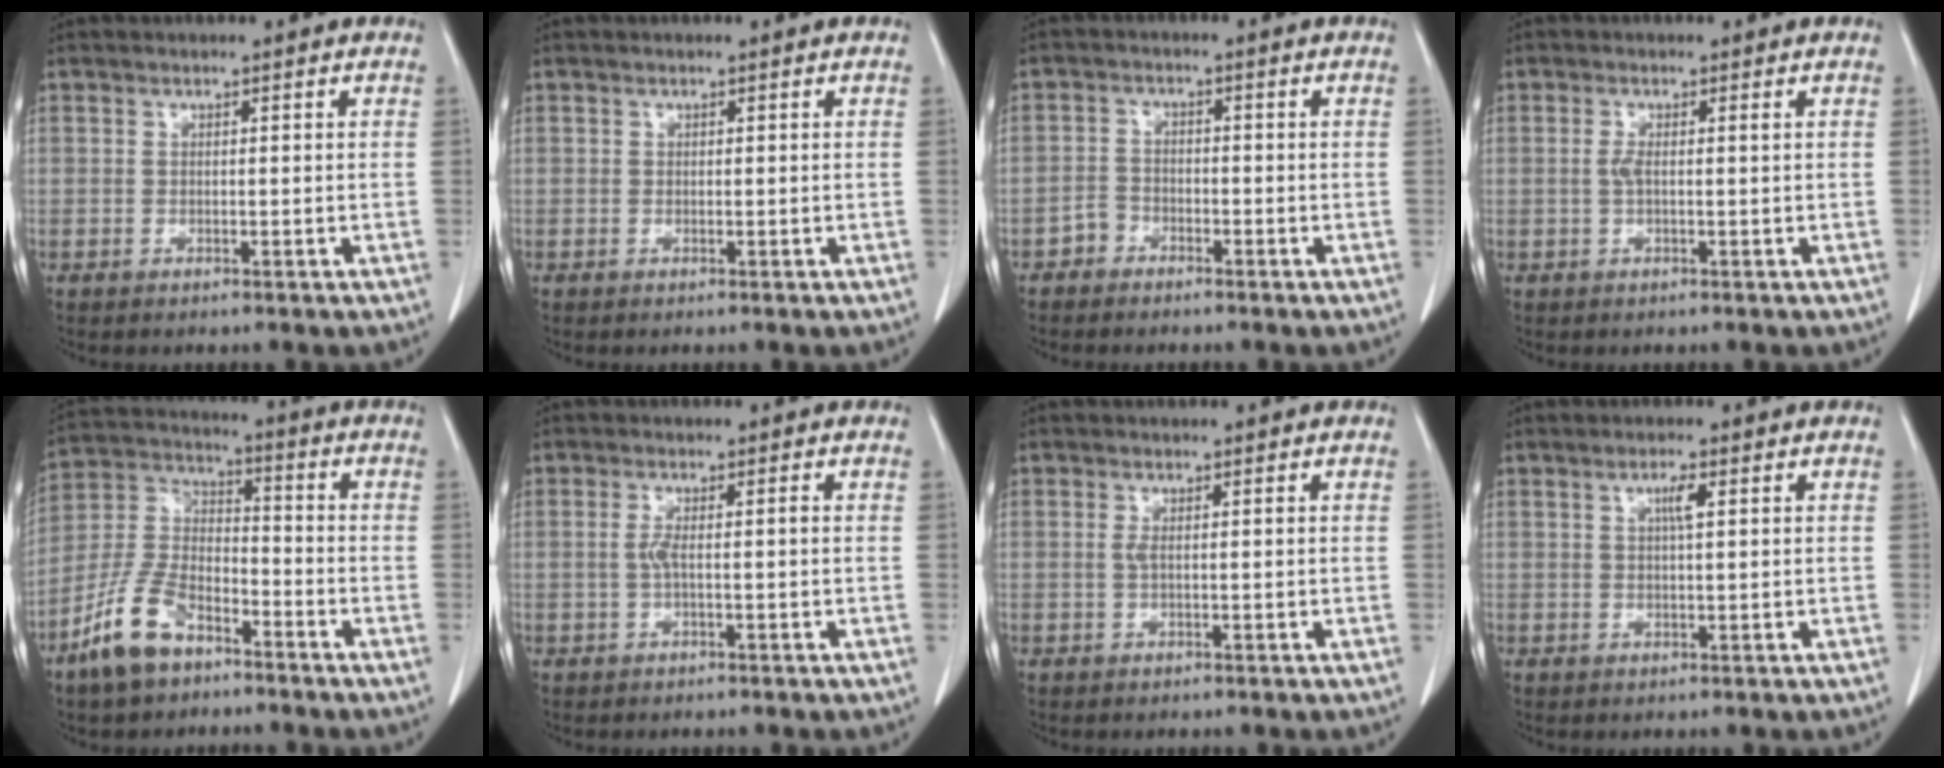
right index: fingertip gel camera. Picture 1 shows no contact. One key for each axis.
{"total": 0.0}
{"total": 2.3, "fx": -1.7, "fy": 1.5, "fz": 0.2, "tx": -0.010, "ty": 0.007, "tz": -0.037}
{"total": 1.6, "fx": 0.1, "fy": 0.2, "fz": 1.6, "tx": -0.037, "ty": 0.001, "tz": 0.001}
{"total": 11.5, "fx": -7.6, "fy": 5.3, "fz": 6.9, "tx": -0.162, "ty": 0.000, "tz": -0.153}
{"total": 2.1, "fx": -0.3, "fy": 0.1, "fz": 2.1, "tx": -0.042, "ty": 0.002, "tz": -0.007}
{"total": 1.0, "fx": 0.0, "fy": 0.1, "fz": 1.0, "tx": -0.023, "ty": -0.001, "tz": 0.001}
{"total": 2.0, "fx": 0.7, "fy": 0.1, "fz": 1.9, "tx": -0.036, "ty": 0.000, "tz": 0.011}